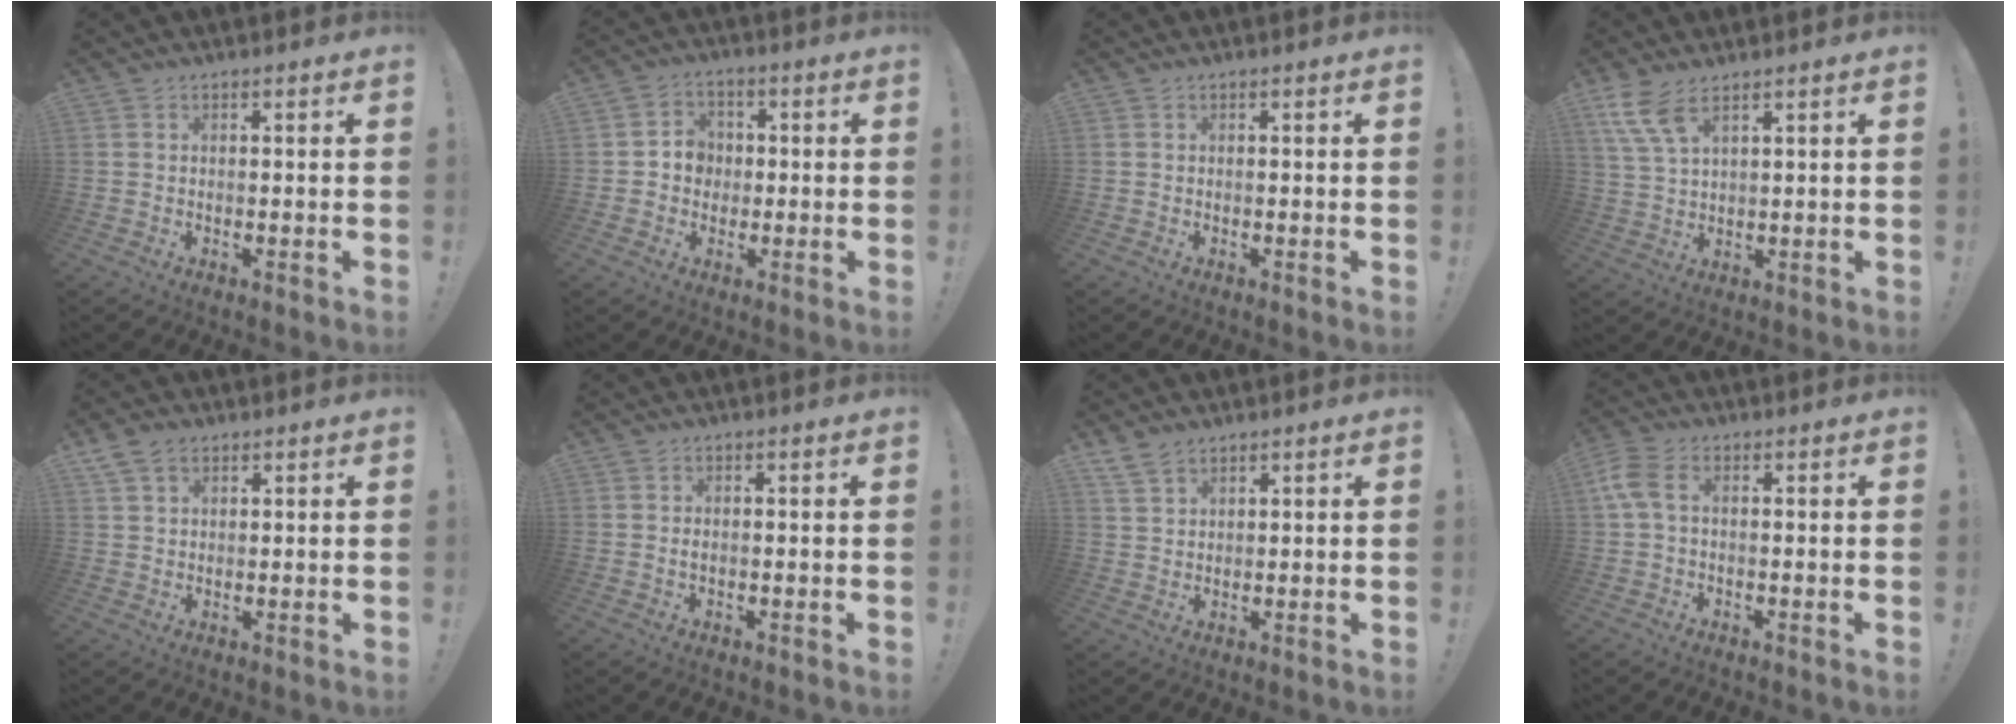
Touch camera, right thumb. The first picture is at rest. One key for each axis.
{"total": 6.1, "fx": -0.3, "fy": 5.6, "fz": 2.3, "tx": -0.035, "ty": 0.010, "tz": -0.003}
{"total": 0.0}
{"total": 7.7, "fx": 5.1, "fy": 2.4, "fz": 5.3, "tx": -0.117, "ty": -0.014, "tz": 0.100}
{"total": 4.6, "fx": 2.7, "fy": 3.1, "fz": 2.1, "tx": -0.039, "ty": -0.005, "tz": 0.054}
{"total": 0.6, "fx": -0.1, "fy": 0.3, "fz": 0.5, "tx": -0.013, "ty": 0.003, "tz": -0.002}
{"total": 4.4, "fx": 3.6, "fy": 2.0, "fz": 1.6, "tx": -0.031, "ty": -0.017, "tz": 0.070}
{"total": 5.3, "fx": 0.6, "fy": 2.7, "fz": 4.5, "tx": -0.100, "ty": 0.006, "tz": 0.015}